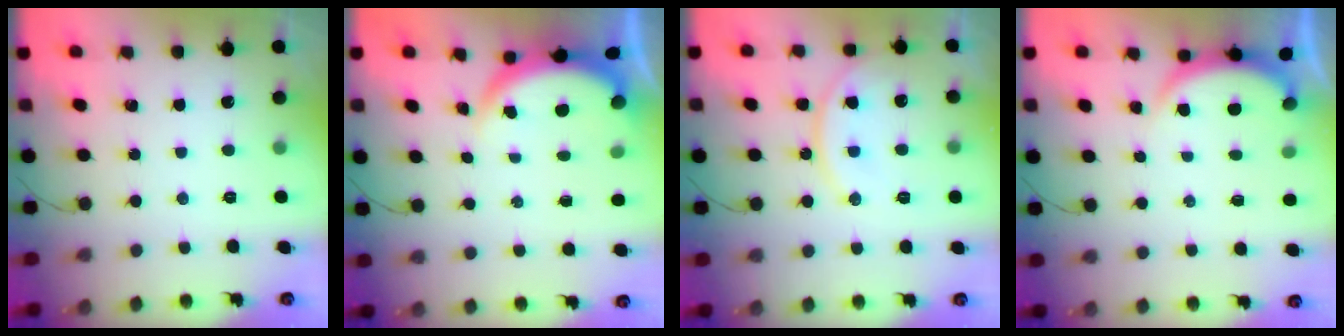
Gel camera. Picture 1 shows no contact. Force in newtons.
{"total": 3.9, "press": 3.8, "slide": 1.2}
{"total": 15.6, "press": 15.2, "slide": 3.6}
{"total": 2.8, "press": 2.8, "slide": 0.6}